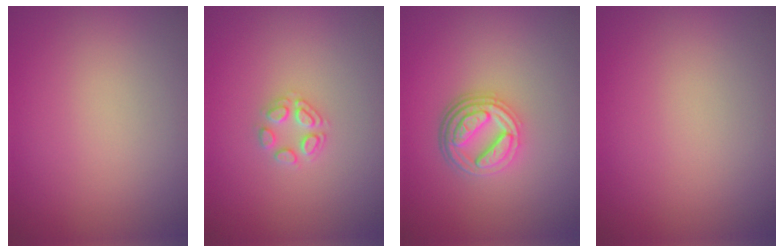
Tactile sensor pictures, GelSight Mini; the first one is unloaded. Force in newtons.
{"total": 2.0, "press": 2.0, "slide": 0.1}
{"total": 4.7, "press": 3.5, "slide": 3.1}
{"total": 0.0}